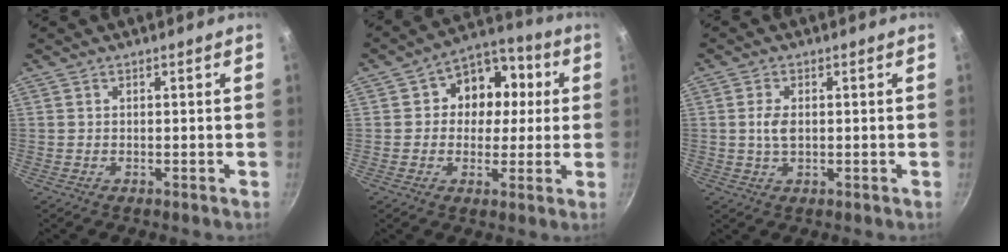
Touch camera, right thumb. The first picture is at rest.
{"total": 11.7, "force": [1.7, 9.7, 6.3], "torque": [-0.041, 0.017, 0.010]}
{"total": 3.5, "force": [0.2, 2.0, 2.8], "torque": [-0.049, 0.001, 0.003]}